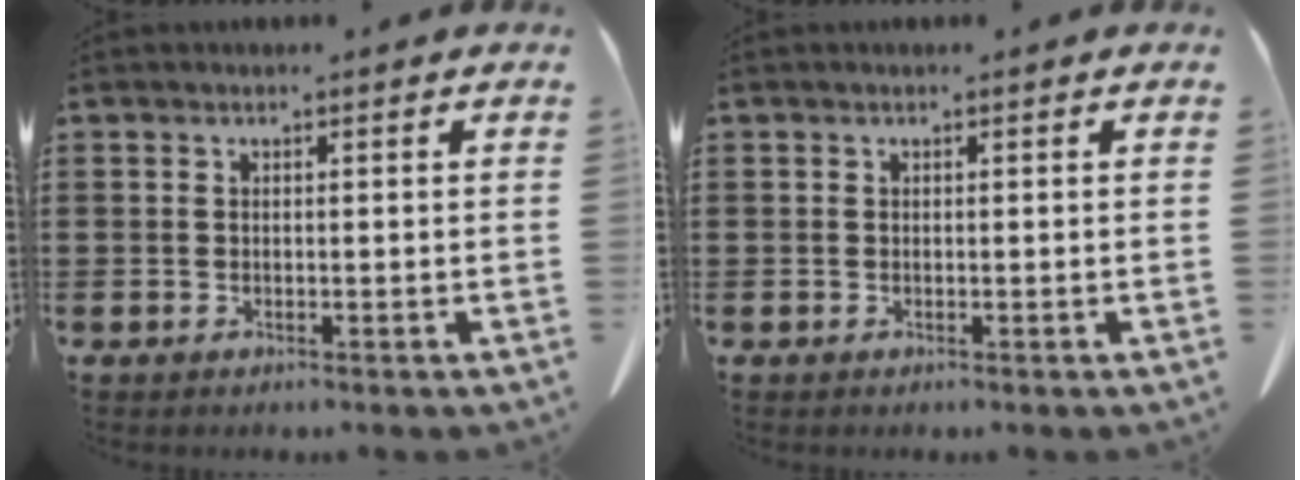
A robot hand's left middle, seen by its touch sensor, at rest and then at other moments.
{"total": 0.0}